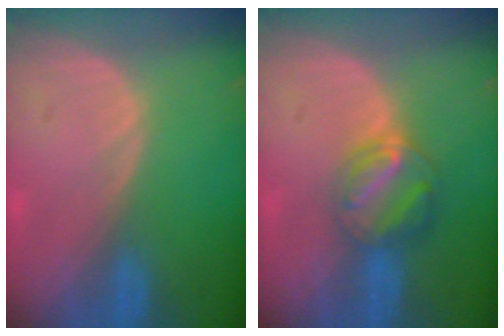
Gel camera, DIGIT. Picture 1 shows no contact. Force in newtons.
{"total": 6.3, "press": 5.6, "slide": 2.8}